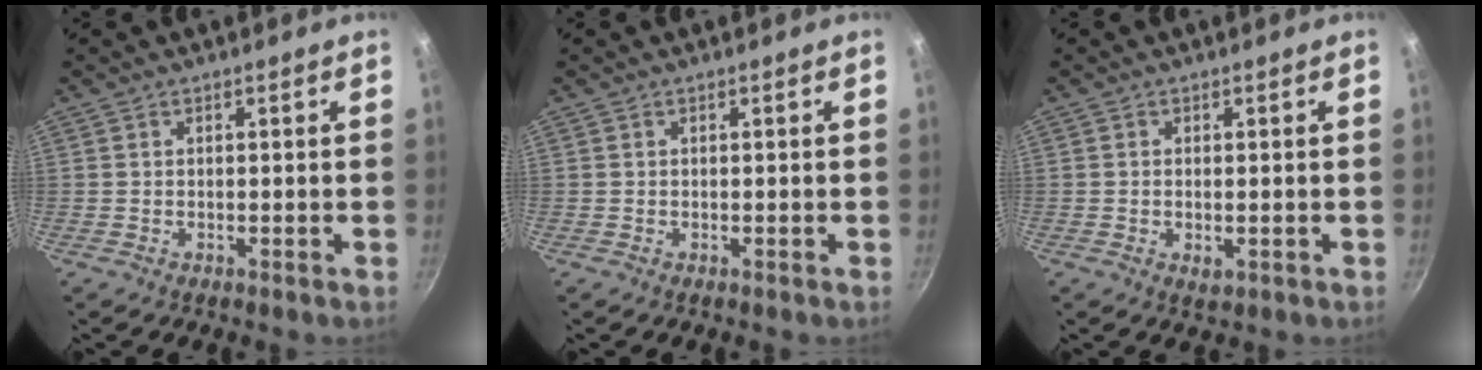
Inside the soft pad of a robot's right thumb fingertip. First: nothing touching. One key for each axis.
{"total": 0.0}
{"total": 2.1, "fx": -0.3, "fy": 1.1, "fz": 1.8, "tx": -0.030, "ty": -0.006, "tz": -0.003}